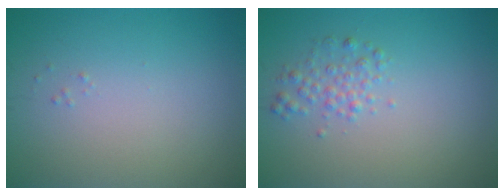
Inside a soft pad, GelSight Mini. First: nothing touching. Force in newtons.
{"total": 1.7, "press": 1.7, "slide": 0.0}